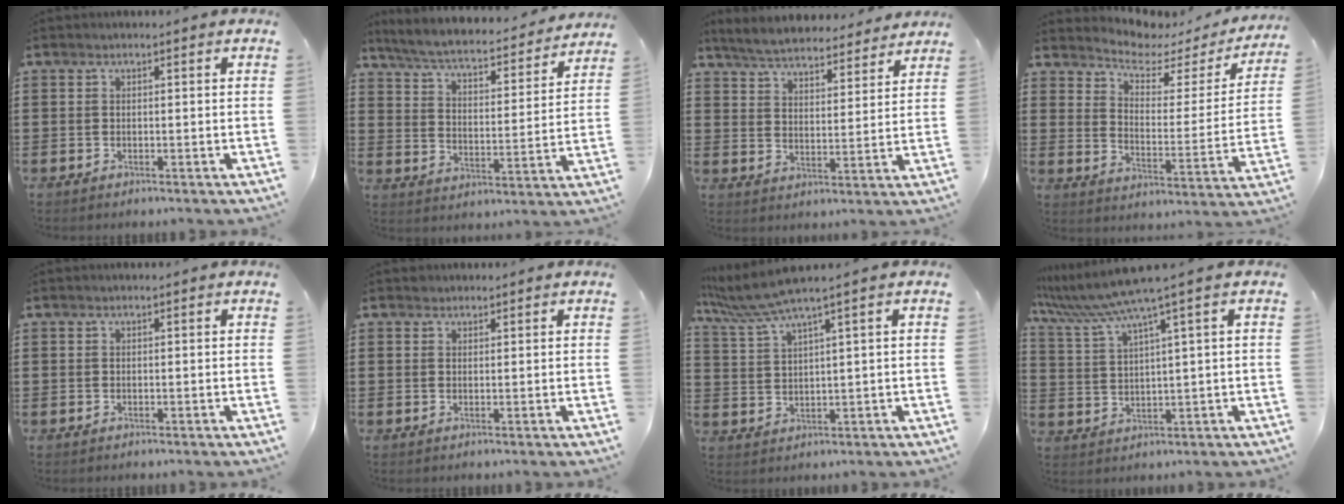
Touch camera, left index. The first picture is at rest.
{"total": 4.8, "force": [4.5, 0.1, 1.7], "torque": [-0.057, -0.036, 0.069]}
{"total": 5.5, "force": [5.4, 0.3, 0.6], "torque": [-0.040, -0.033, 0.094]}
{"total": 4.7, "force": [4.3, 1.4, 1.5], "torque": [-0.048, -0.033, 0.066]}
{"total": 0.0}
{"total": 1.0, "force": [0.9, 0.5, 0.0], "torque": [-0.001, 0.002, 0.018]}
{"total": 5.4, "force": [3.7, -0.1, 3.9], "torque": [-0.095, -0.014, 0.062]}
{"total": 6.6, "force": [4.5, -0.6, 4.8], "torque": [-0.124, -0.031, 0.071]}